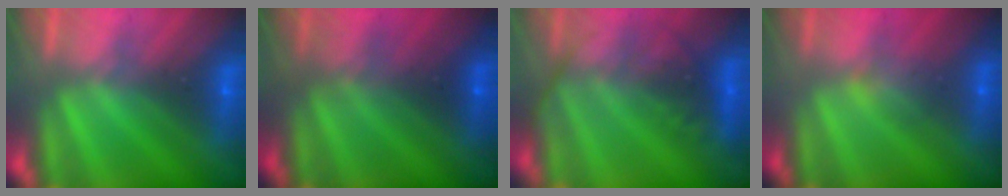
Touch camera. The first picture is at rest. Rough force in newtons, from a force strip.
{"total": 1.8}
{"total": 7.6}
{"total": 2.9}